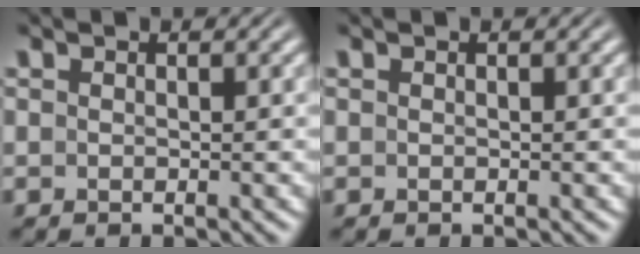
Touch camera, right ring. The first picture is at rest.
{"total": 0.0}